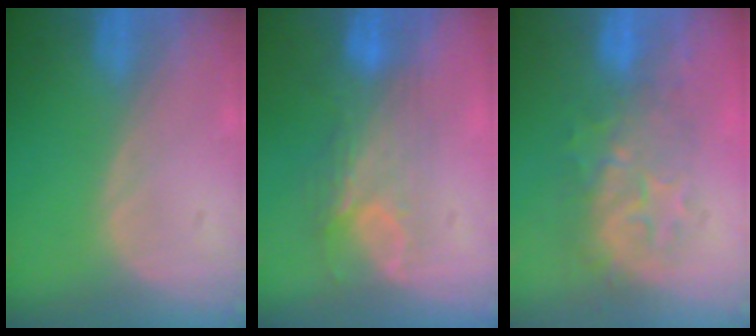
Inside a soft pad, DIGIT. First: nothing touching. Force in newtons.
{"total": 7.6, "press": 6.6, "slide": 3.7}
{"total": 8.4, "press": 7.9, "slide": 2.7}